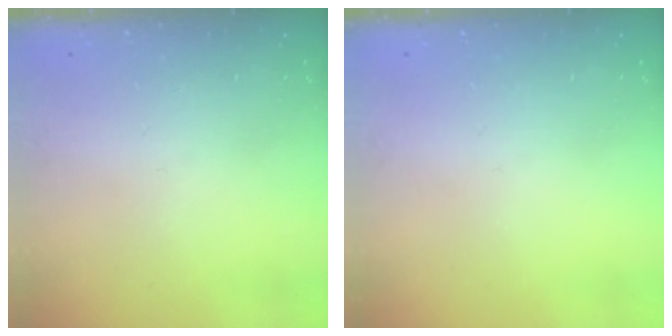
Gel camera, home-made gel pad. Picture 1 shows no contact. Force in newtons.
{"total": 0.0}